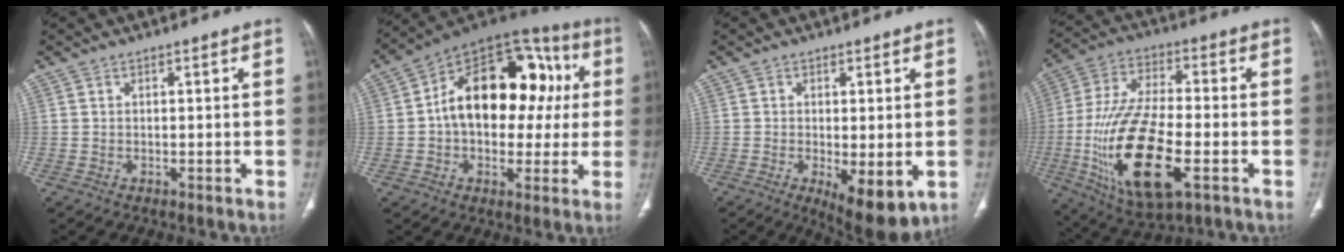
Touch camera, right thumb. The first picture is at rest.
{"total": 23.8, "force": [2.6, 15.0, 18.2], "torque": [-0.231, 0.046, 0.032]}
{"total": 9.6, "force": [-2.7, 3.6, 8.5], "torque": [-0.121, -0.020, -0.031]}
{"total": 21.9, "force": [-6.0, 8.6, 19.2], "torque": [-0.388, 0.005, -0.093]}